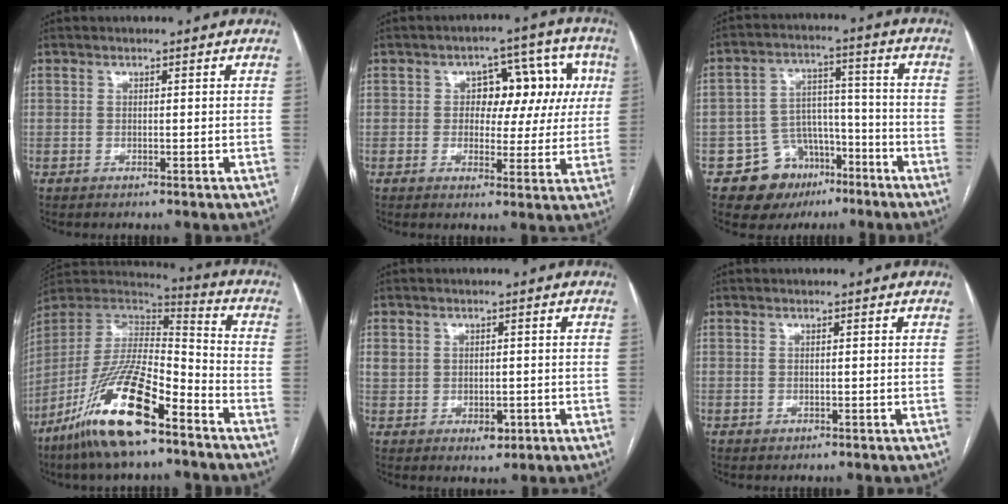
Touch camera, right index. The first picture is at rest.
{"total": 9.7, "force": [1.7, 6.2, 7.2], "torque": [-0.069, 0.038, 0.024]}
{"total": 9.9, "force": [-5.9, 7.5, 2.8], "torque": [-0.033, 0.042, -0.083]}
{"total": 19.5, "force": [-12.1, 3.8, 14.8], "torque": [-0.314, -0.026, -0.226]}
{"total": 4.2, "force": [-0.4, 3.3, 2.5], "torque": [-0.038, 0.010, 0.009]}
{"total": 0.0}